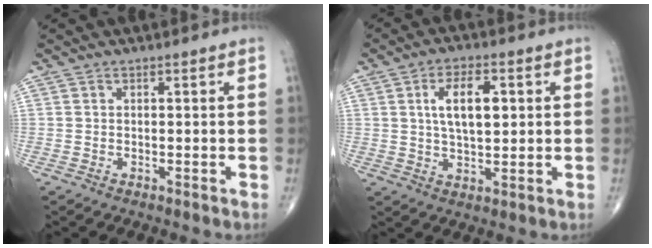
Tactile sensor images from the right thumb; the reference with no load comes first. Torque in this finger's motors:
{"motor_torque": [0.13, 1.59, 0.43, -0.18, 0.02]}